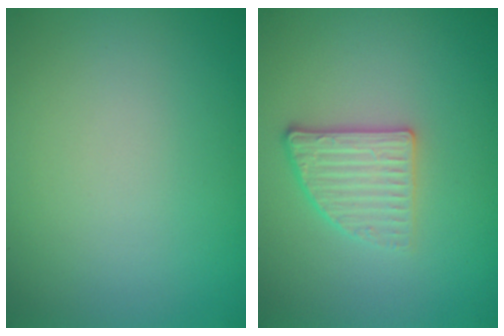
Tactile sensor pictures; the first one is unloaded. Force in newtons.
{"total": 2.6, "press": 2.3, "slide": 1.2}